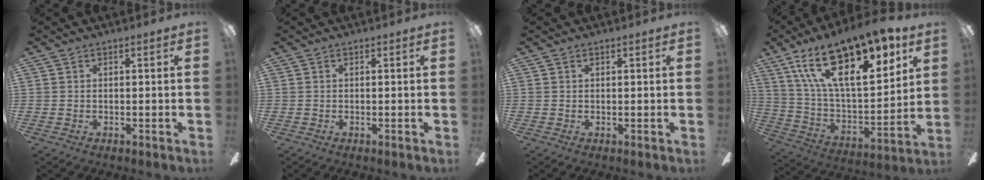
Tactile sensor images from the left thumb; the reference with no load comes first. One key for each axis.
{"total": 0.0}
{"total": 0.0}
{"total": 25.2, "fx": 16.2, "fy": 9.9, "fz": 16.5, "tx": -0.292, "ty": -0.088, "tz": 0.281}